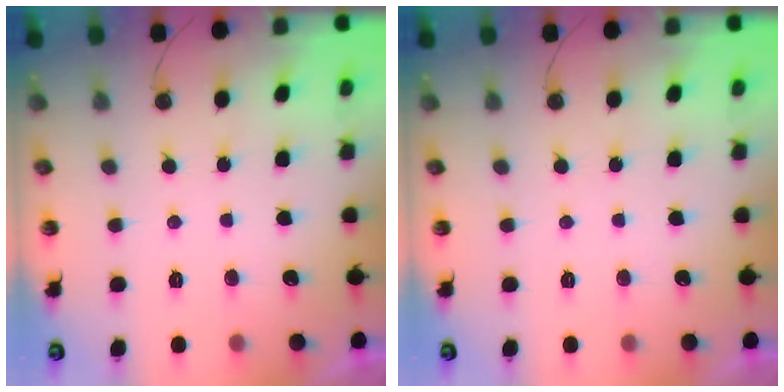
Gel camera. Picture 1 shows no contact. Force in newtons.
{"total": 0.0}